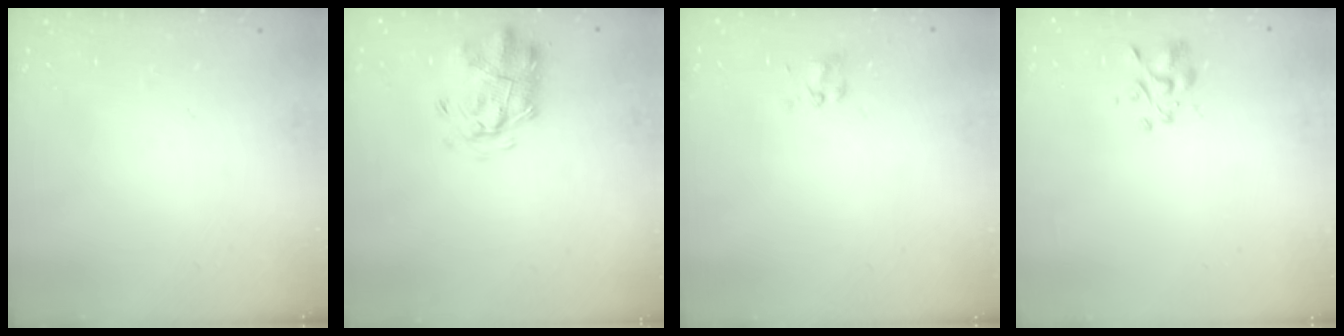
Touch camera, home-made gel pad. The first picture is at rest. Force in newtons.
{"total": 2.9, "press": 2.9, "slide": 0.7}
{"total": 1.7, "press": 1.5, "slide": 0.8}
{"total": 2.4, "press": 2.2, "slide": 1.0}